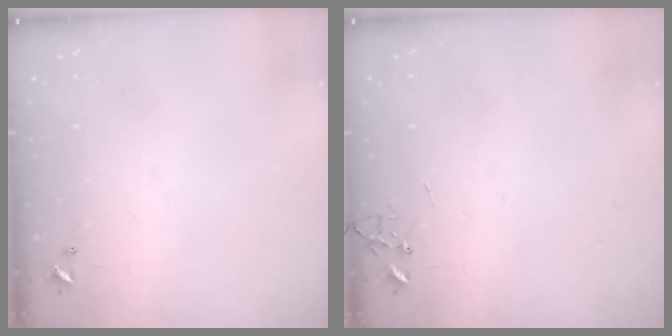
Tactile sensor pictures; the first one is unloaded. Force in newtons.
{"total": 0.0}